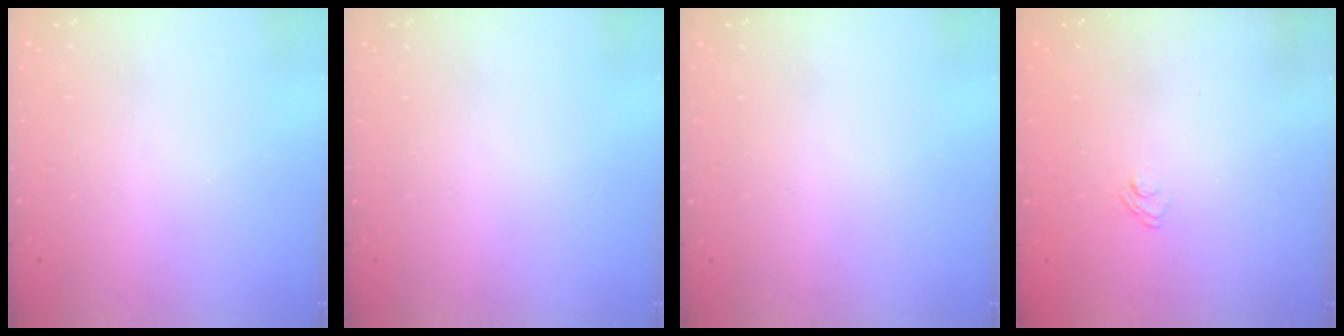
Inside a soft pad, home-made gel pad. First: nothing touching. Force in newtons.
{"total": 0.0}
{"total": 0.0}
{"total": 2.0, "press": 1.5, "slide": 1.3}